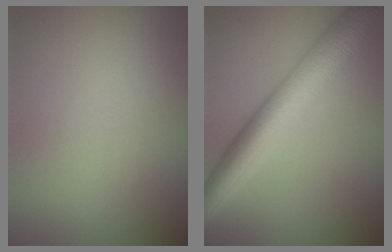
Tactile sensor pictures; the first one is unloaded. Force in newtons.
{"total": 7.9, "press": 7.9, "slide": 0.1}